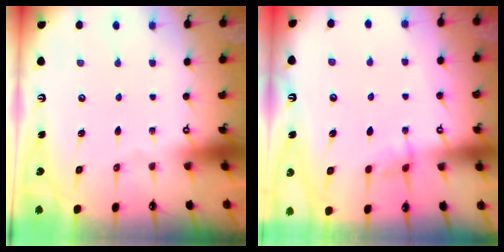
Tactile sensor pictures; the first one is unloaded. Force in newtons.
{"total": 2.9, "press": 2.9, "slide": 0.4}